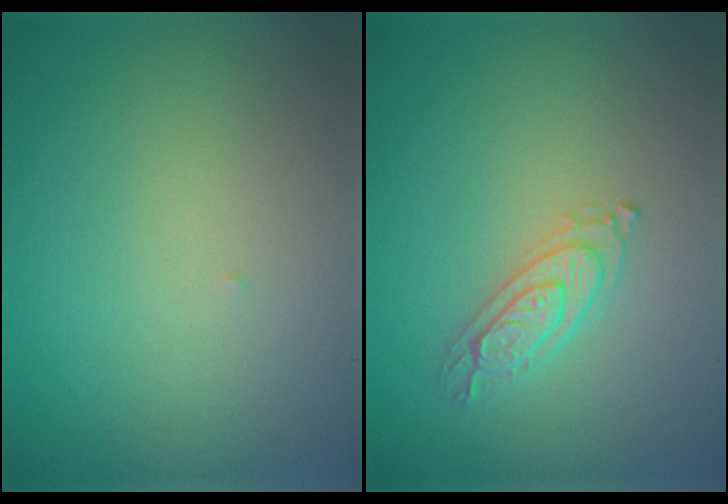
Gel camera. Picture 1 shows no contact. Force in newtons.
{"total": 2.4, "press": 2.4, "slide": 0.3}